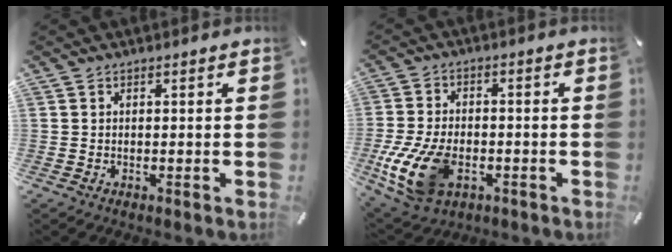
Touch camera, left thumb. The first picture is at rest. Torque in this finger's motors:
{"motor_torque": [0.45, 2.56, 0.42, 0.32, 0.47]}